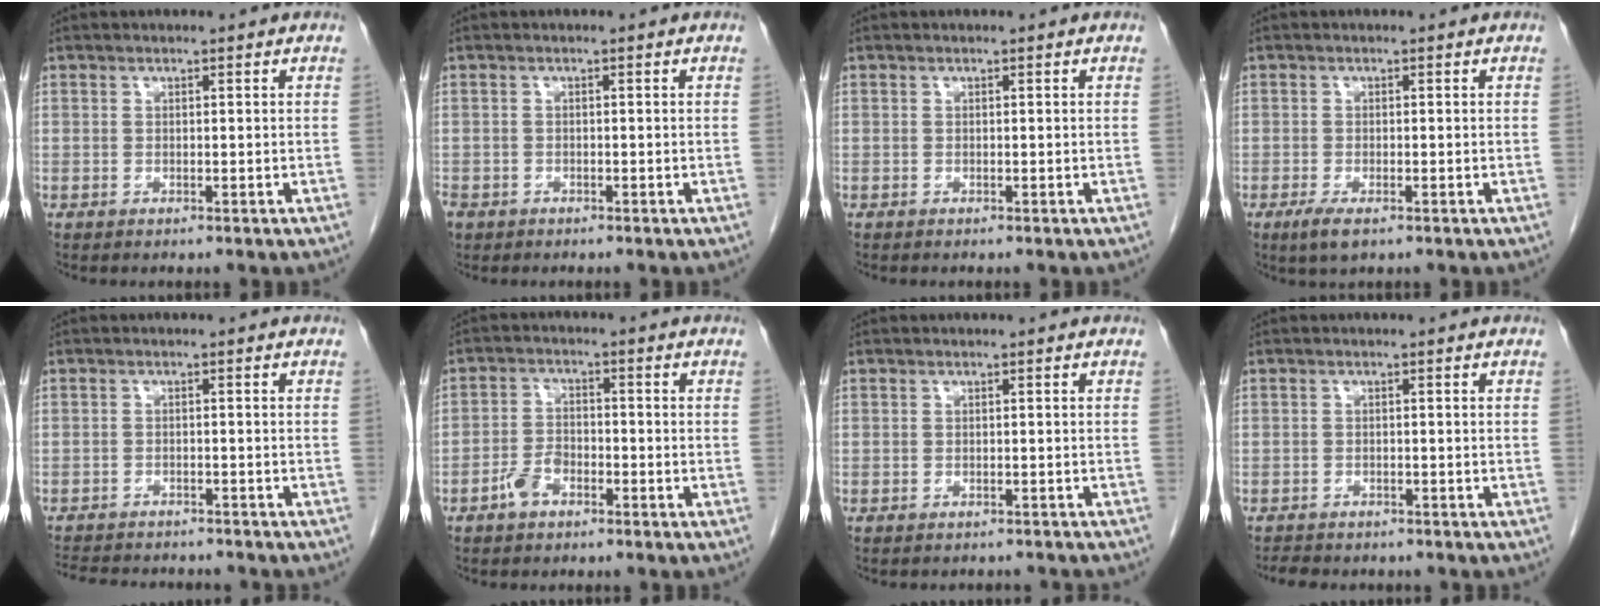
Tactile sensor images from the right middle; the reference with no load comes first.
{"total": 3.0, "force": [-2.1, 2.1, 0.9], "torque": [-0.025, -0.004, -0.037]}
{"total": 0.0}
{"total": 3.0, "force": [-1.7, 0.9, 2.3], "torque": [-0.048, -0.005, -0.029]}
{"total": 11.6, "force": [-10.6, 2.8, 3.9], "torque": [-0.077, -0.002, -0.140]}
{"total": 3.9, "force": [-2.4, 2.2, 2.2], "torque": [-0.049, 0.005, -0.046]}
{"total": 3.9, "force": [-3.7, 1.1, 0.6], "torque": [-0.005, -0.004, -0.040]}
{"total": 5.3, "force": [-4.6, 1.9, 1.8], "torque": [-0.032, -0.005, -0.062]}